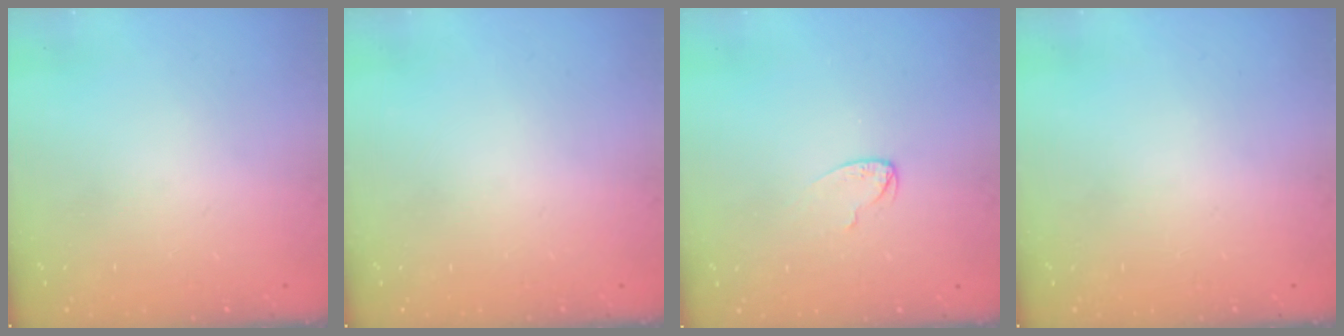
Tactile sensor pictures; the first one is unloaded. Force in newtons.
{"total": 0.0}
{"total": 3.7, "press": 3.6, "slide": 0.3}
{"total": 0.0}